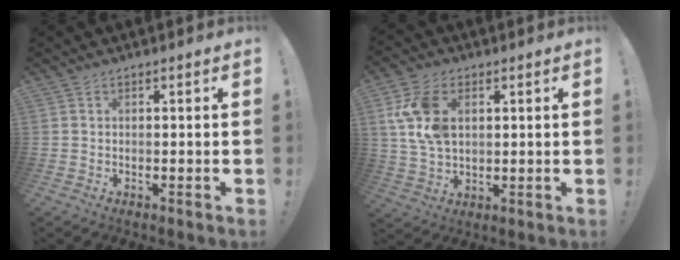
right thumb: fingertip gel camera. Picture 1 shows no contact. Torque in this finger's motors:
{"motor_torque": [0.14, 0.19, 0.48, 0.50, 0.06]}